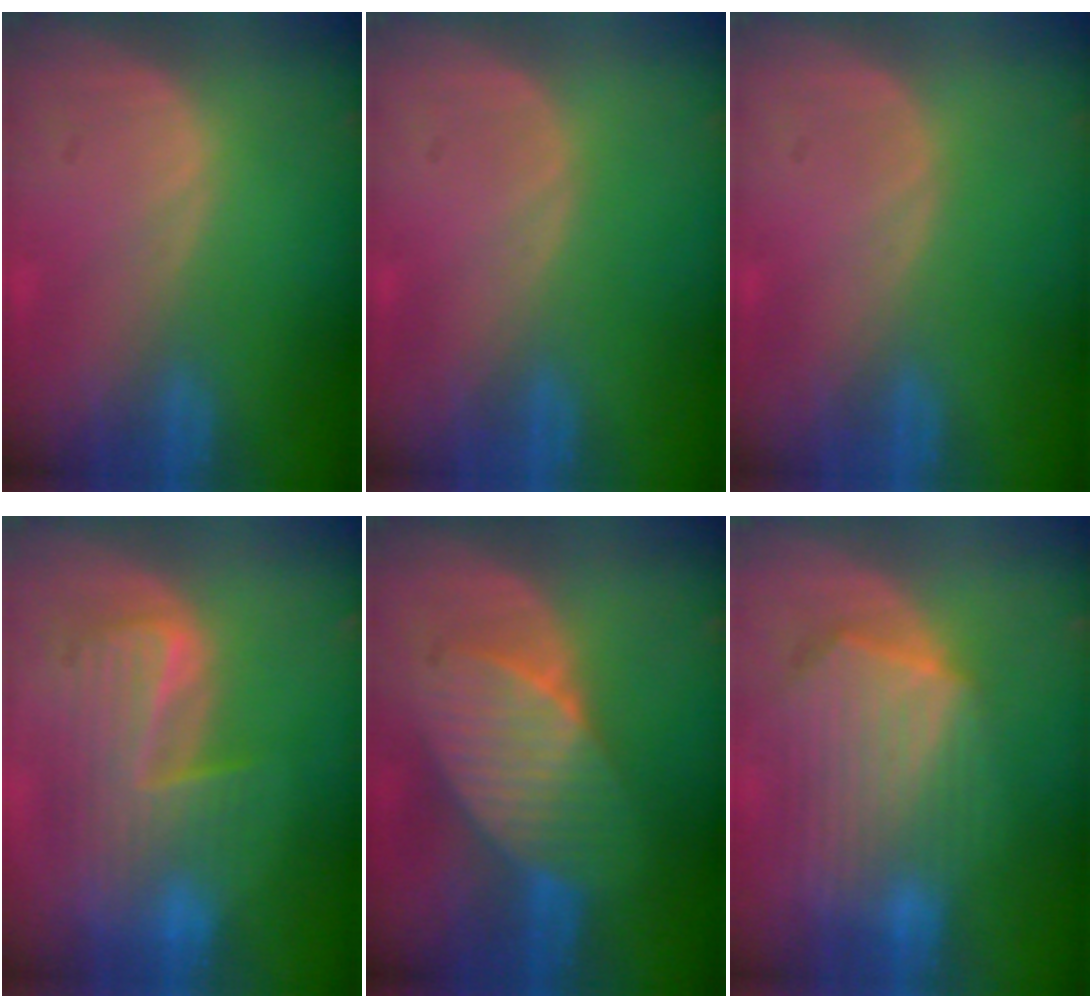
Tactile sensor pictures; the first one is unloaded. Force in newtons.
{"total": 0.0}
{"total": 0.0}
{"total": 9.8, "press": 8.4, "slide": 5.0}
{"total": 7.5, "press": 7.5, "slide": 0.2}
{"total": 10.4, "press": 9.1, "slide": 5.1}